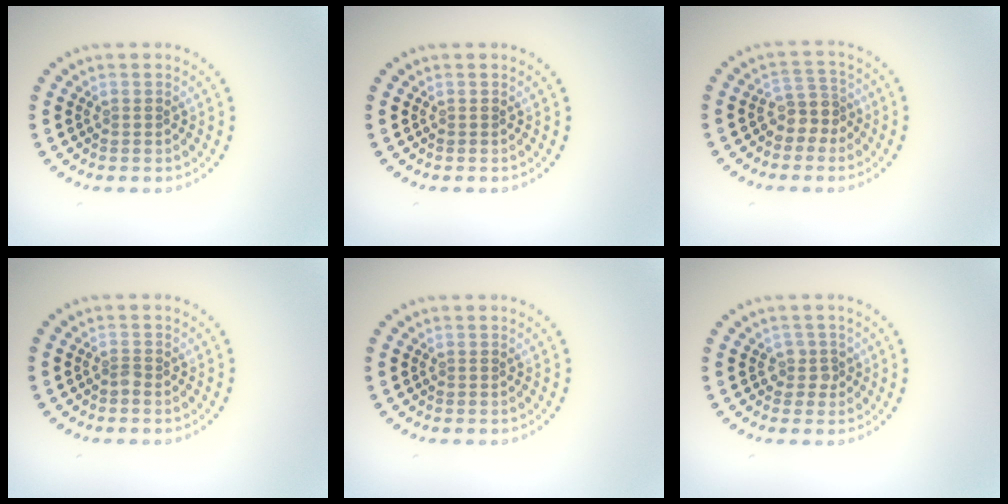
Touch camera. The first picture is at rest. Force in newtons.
{"total": 0.0}
{"total": 2.5, "press": 2.1, "slide": 1.5}
{"total": 0.6, "press": 0.5, "slide": 0.4}
{"total": 0.0}
{"total": 1.3, "press": 1.1, "slide": 0.7}